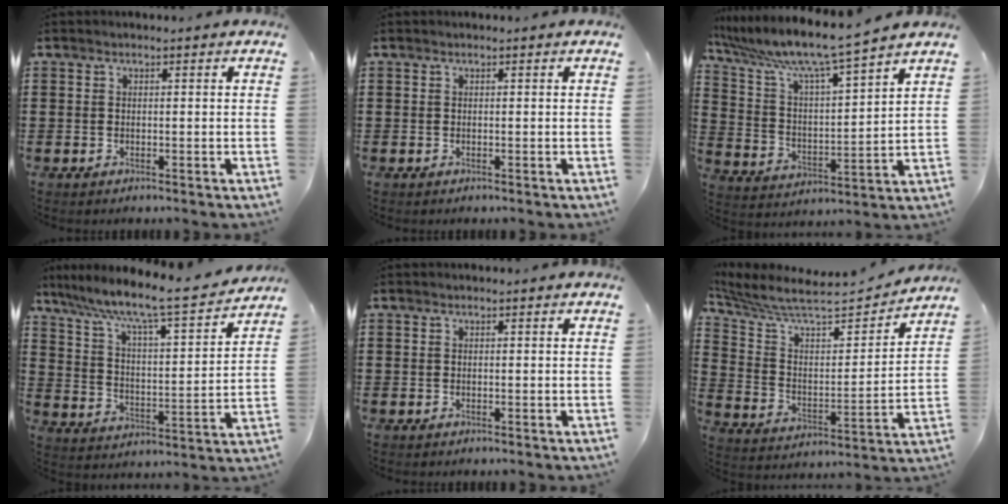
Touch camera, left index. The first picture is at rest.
{"total": 0.0}
{"total": 8.5, "force": [7.2, 0.1, 4.4], "torque": [-0.117, -0.049, 0.117]}
{"total": 7.8, "force": [6.7, 0.1, 4.1], "torque": [-0.107, -0.049, 0.104]}
{"total": 0.0}
{"total": 8.0, "force": [7.3, 1.3, 3.2], "torque": [-0.098, -0.056, 0.118]}